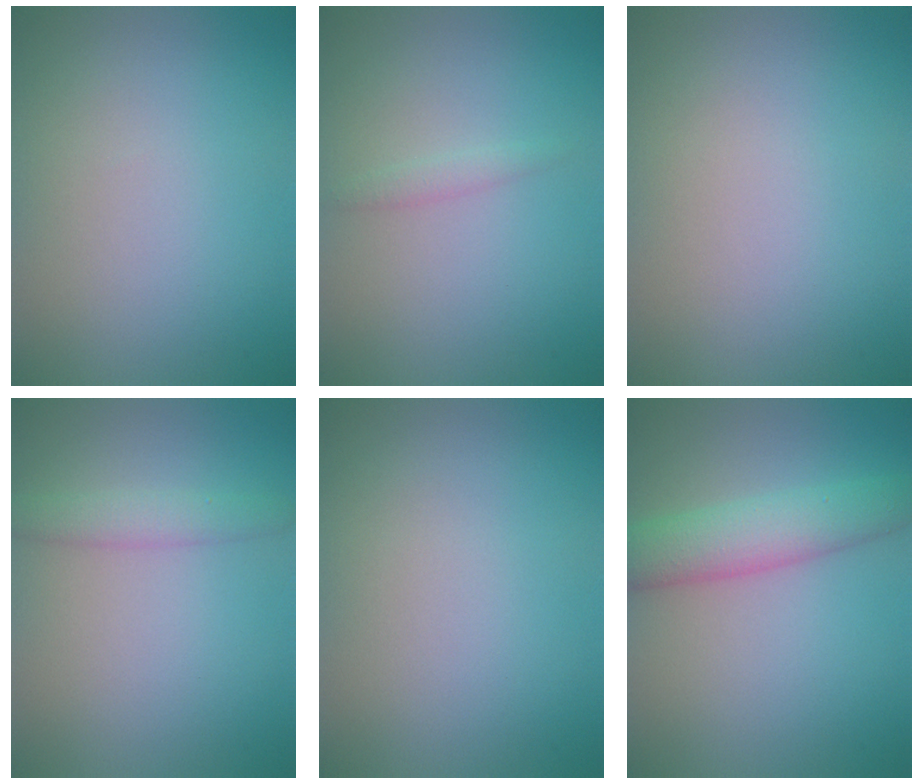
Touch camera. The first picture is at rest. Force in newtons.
{"total": 0.8, "press": 0.8, "slide": 0.1}
{"total": 0.0}
{"total": 2.0, "press": 2.0, "slide": 0.1}
{"total": 0.0}
{"total": 4.7, "press": 4.7, "slide": 0.1}